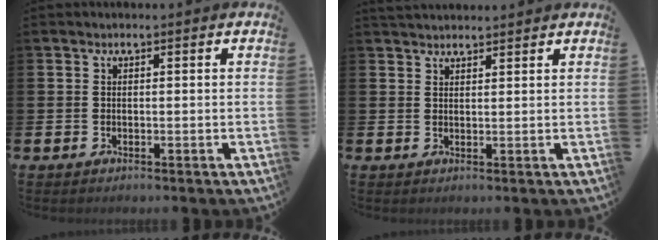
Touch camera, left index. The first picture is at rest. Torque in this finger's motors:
{"motor_torque": [-0.19, -0.47, 0.15, 0.08]}